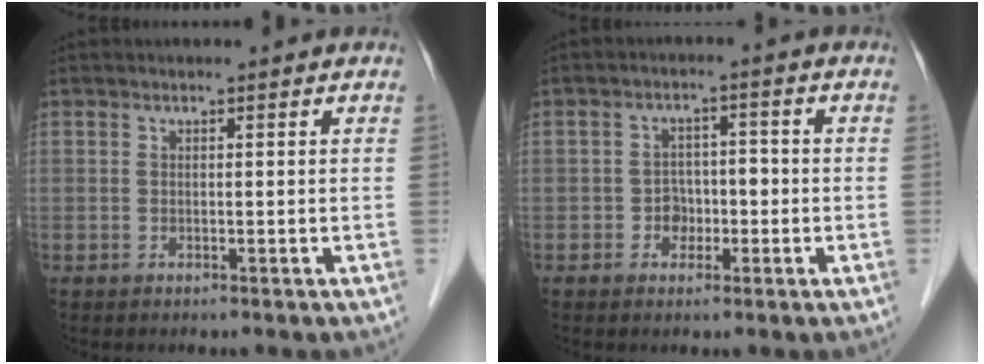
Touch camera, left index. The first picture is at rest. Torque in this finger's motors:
{"motor_torque": [-0.02, 0.09, 0.03, 0.00]}